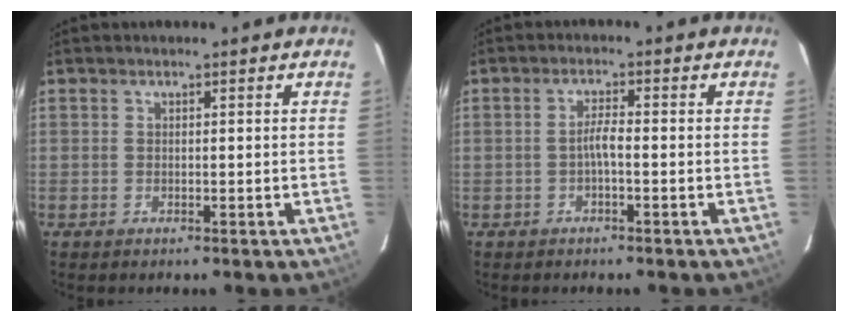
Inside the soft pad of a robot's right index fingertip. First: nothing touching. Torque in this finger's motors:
{"motor_torque": [0.67, -0.16, 0.37, 0.08]}